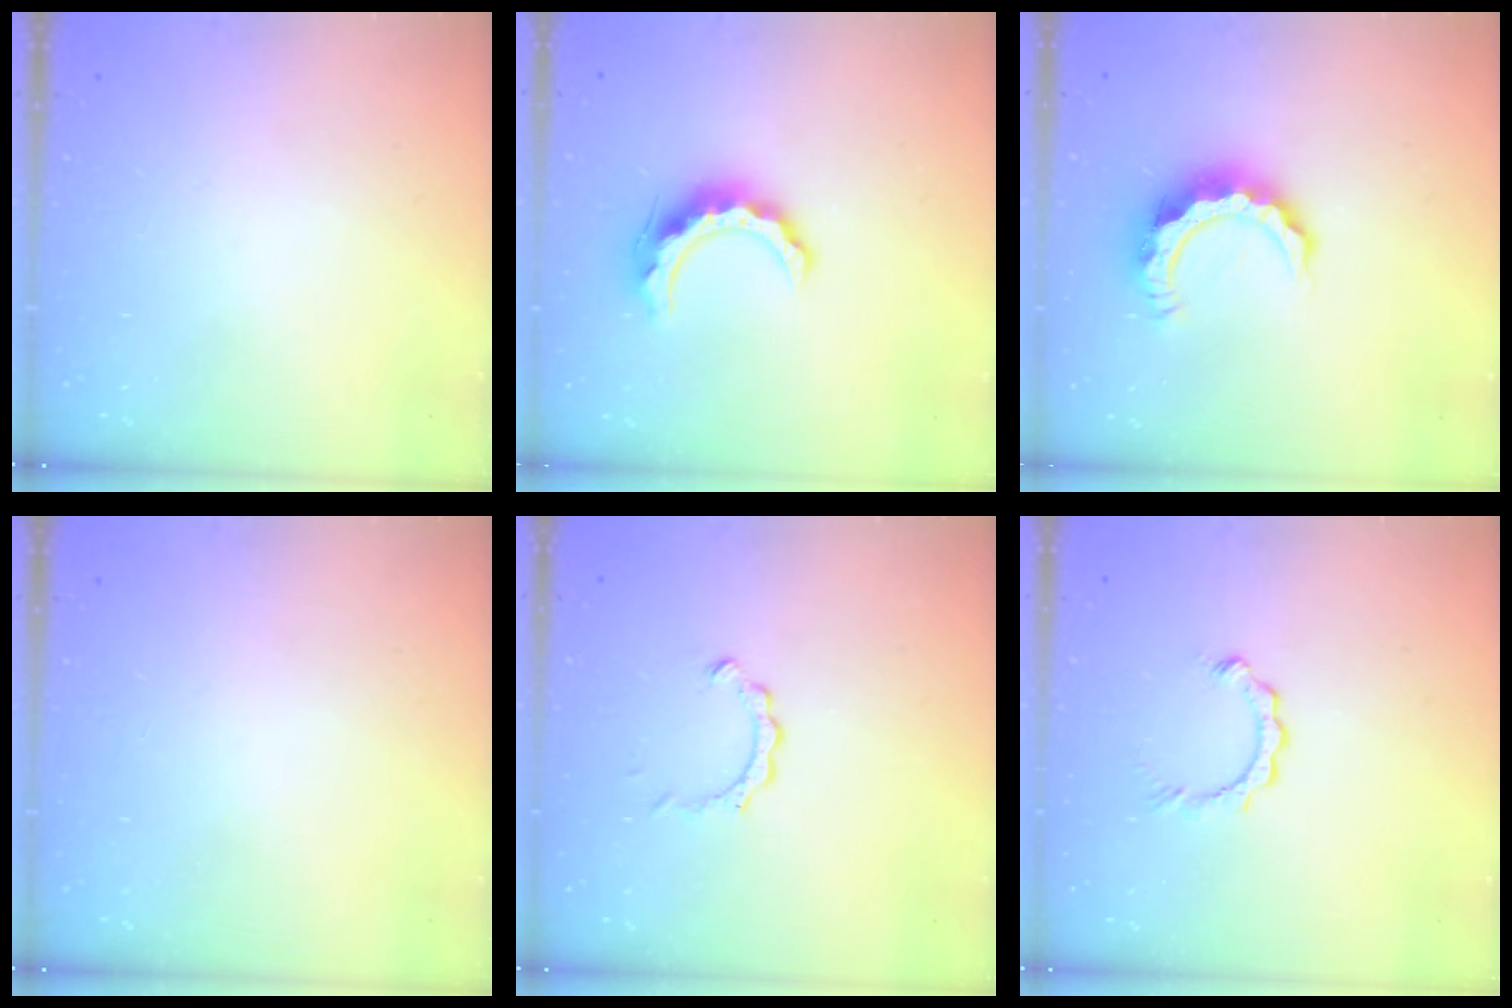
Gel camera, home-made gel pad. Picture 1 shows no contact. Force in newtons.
{"total": 10.6, "press": 10.6, "slide": 0.3}
{"total": 9.0, "press": 9.0, "slide": 0.4}
{"total": 0.0}
{"total": 2.1, "press": 2.1, "slide": 0.2}
{"total": 2.5, "press": 2.5, "slide": 0.3}